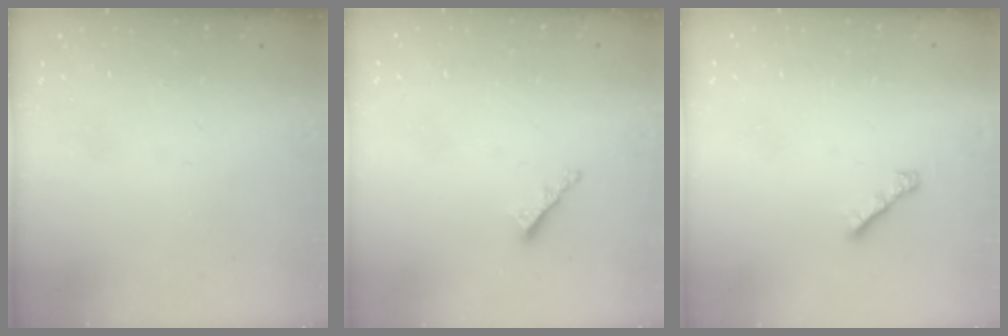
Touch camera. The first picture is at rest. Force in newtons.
{"total": 2.9, "press": 2.9, "slide": 0.5}
{"total": 4.1, "press": 4.0, "slide": 0.7}